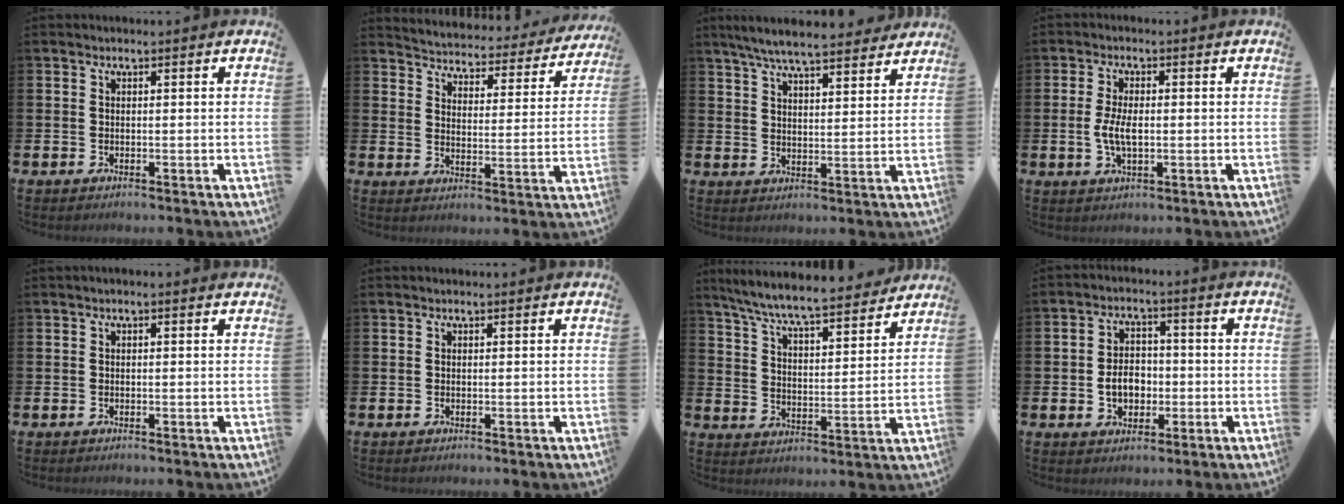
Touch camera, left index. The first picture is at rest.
{"total": 4.0, "force": [3.9, 0.8, 0.2], "torque": [-0.023, -0.042, 0.060]}
{"total": 7.1, "force": [6.7, 0.8, 2.4], "torque": [-0.057, -0.035, 0.117]}
{"total": 4.2, "force": [-0.2, 1.9, 3.8], "torque": [-0.074, 0.001, -0.007]}
{"total": 0.0}
{"total": 0.0}
{"total": 8.0, "force": [7.5, 0.5, 2.6], "torque": [-0.086, -0.052, 0.132]}
{"total": 4.6, "force": [-0.9, 3.5, 2.9], "torque": [-0.041, 0.002, -0.024]}